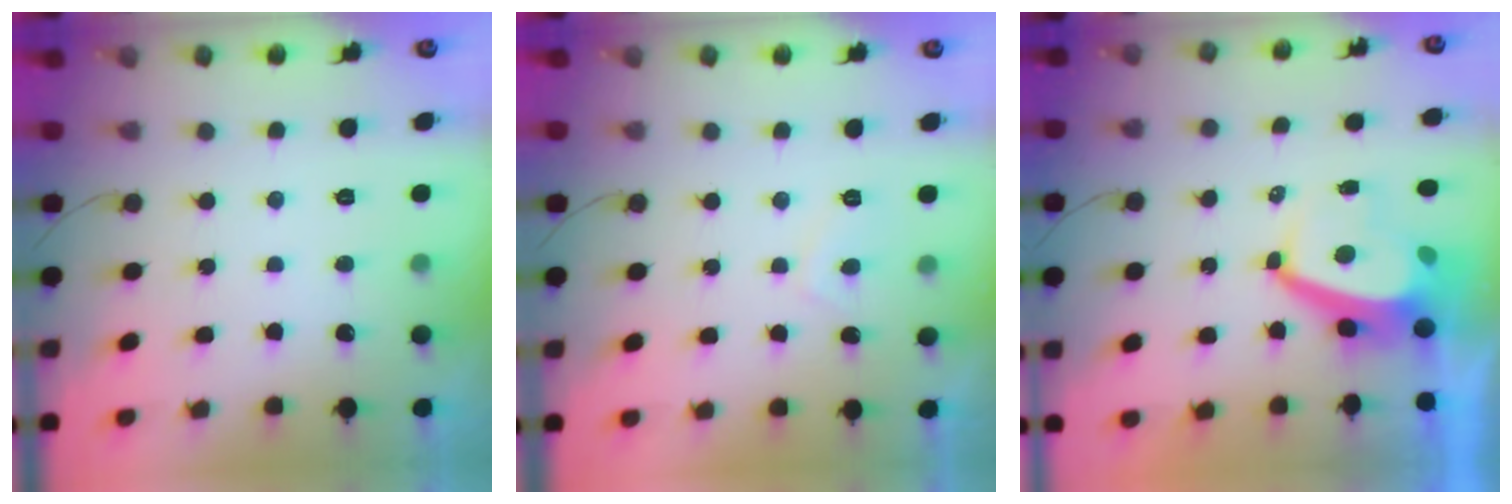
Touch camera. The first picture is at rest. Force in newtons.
{"total": 1.5, "press": 1.3, "slide": 0.7}
{"total": 6.0, "press": 5.9, "slide": 0.9}